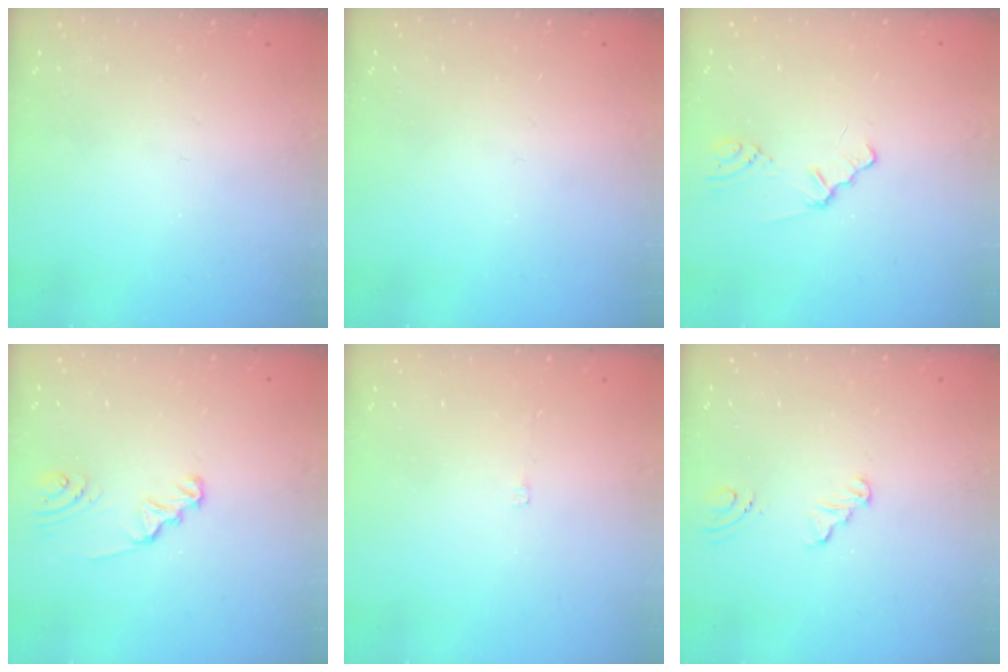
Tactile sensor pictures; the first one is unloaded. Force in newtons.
{"total": 0.0}
{"total": 0.8, "press": 0.8, "slide": 0.2}
{"total": 2.4, "press": 2.4, "slide": 0.1}
{"total": 1.3, "press": 1.3, "slide": 0.2}
{"total": 4.4, "press": 1.7, "slide": 4.0}